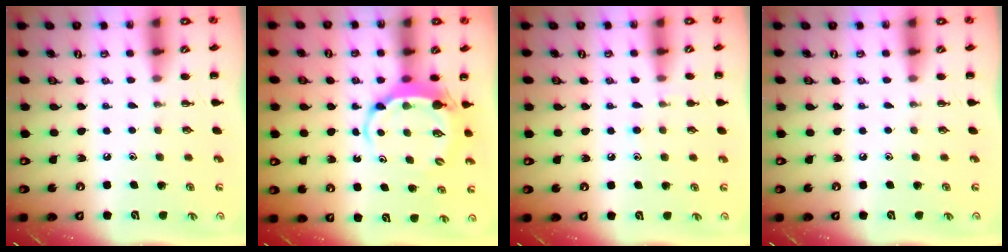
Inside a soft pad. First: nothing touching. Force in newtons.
{"total": 6.0, "press": 5.9, "slide": 0.9}
{"total": 6.0, "press": 5.6, "slide": 2.2}
{"total": 0.0}